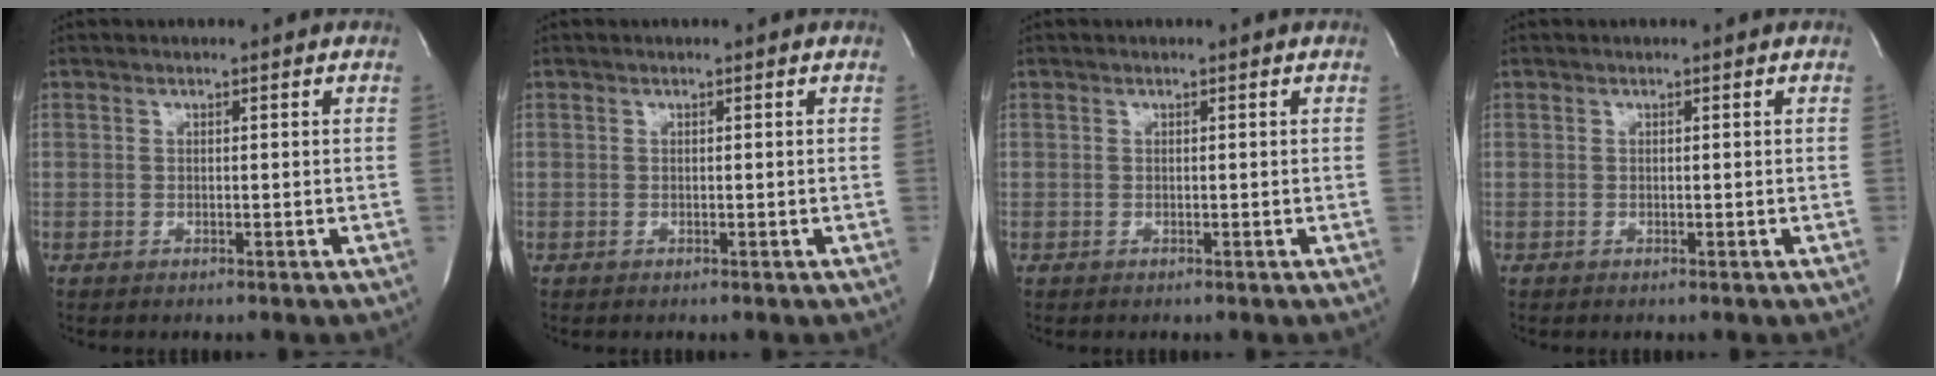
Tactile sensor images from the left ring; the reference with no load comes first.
{"total": 0.0}
{"total": 0.0}
{"total": 0.0}